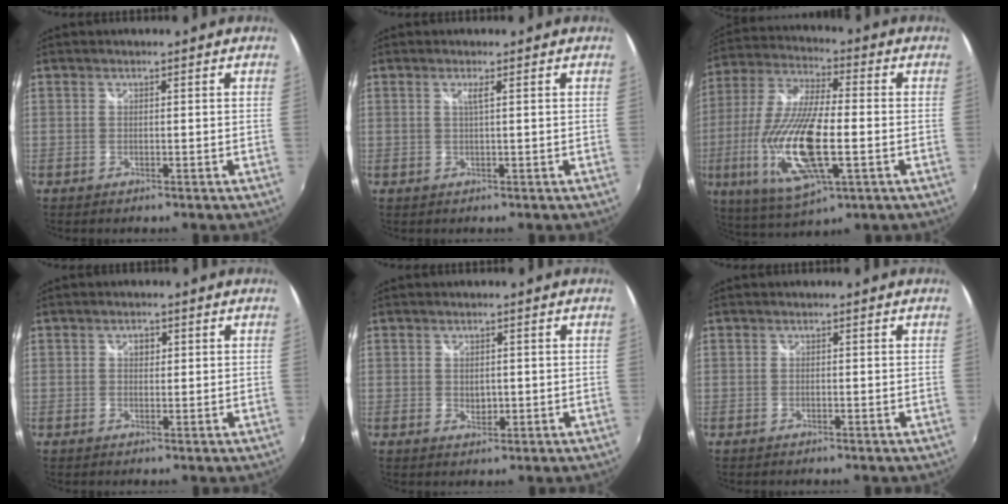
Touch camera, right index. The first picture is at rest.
{"total": 1.3, "force": [0.5, -0.4, 1.1], "torque": [-0.021, -0.002, 0.007]}
{"total": 19.7, "force": [-4.7, 5.8, 18.3], "torque": [-0.381, -0.022, -0.085]}
{"total": 1.6, "force": [0.5, 1.2, 0.9], "torque": [-0.012, 0.005, 0.008]}
{"total": 1.9, "force": [0.2, 1.5, 1.1], "torque": [-0.014, -0.001, 0.005]}
{"total": 0.0}